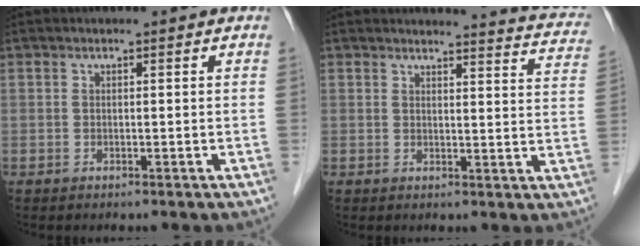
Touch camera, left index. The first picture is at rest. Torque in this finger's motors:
{"motor_torque": [0.21, -0.43, -0.19, -0.04]}